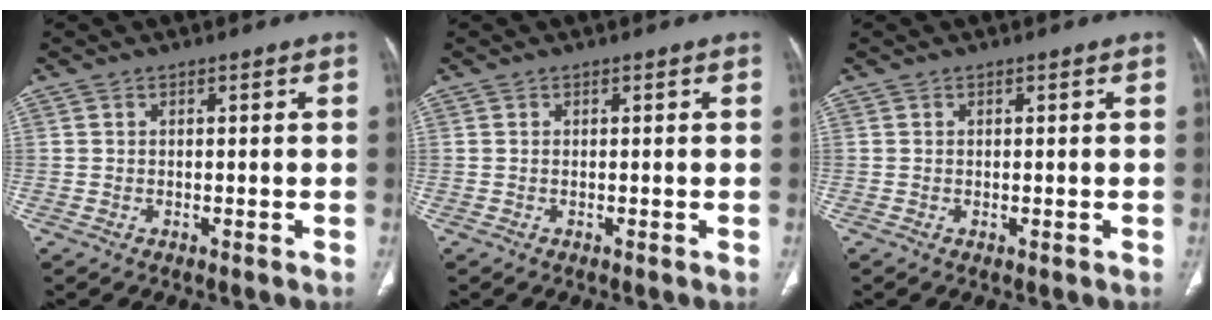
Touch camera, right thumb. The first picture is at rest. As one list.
[{"total": 0.0}, {"total": 0.0}]